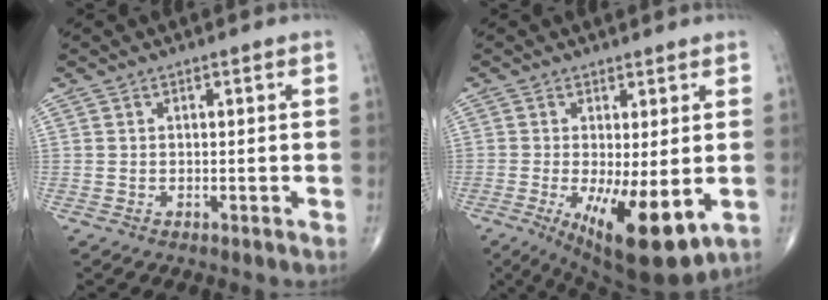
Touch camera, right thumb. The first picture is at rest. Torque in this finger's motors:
{"motor_torque": [1.28, 3.05, 0.89, 0.56, 0.41]}